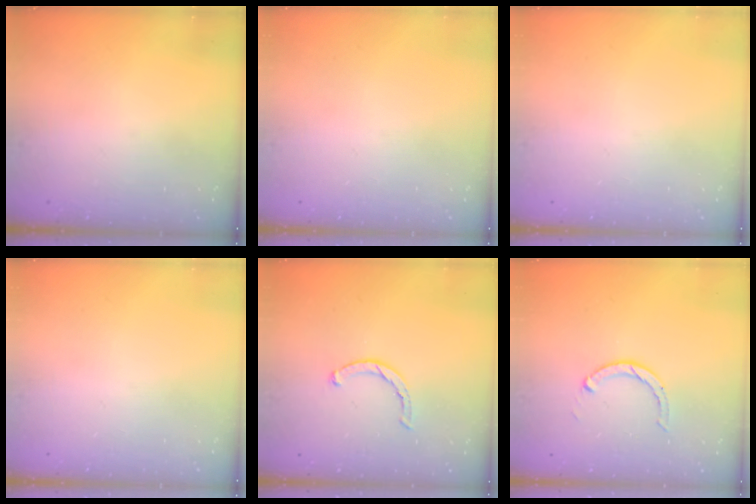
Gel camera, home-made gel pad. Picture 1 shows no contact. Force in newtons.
{"total": 0.0}
{"total": 0.0}
{"total": 0.0}
{"total": 1.8, "press": 1.8, "slide": 0.3}
{"total": 2.2, "press": 2.2, "slide": 0.3}